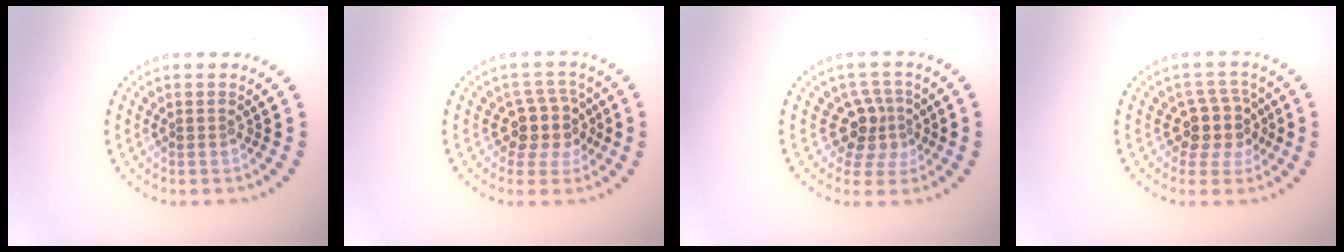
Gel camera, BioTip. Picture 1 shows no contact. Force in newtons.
{"total": 3.5, "press": 2.9, "slide": 1.9}
{"total": 3.1, "press": 2.3, "slide": 2.1}
{"total": 3.5, "press": 2.9, "slide": 1.9}